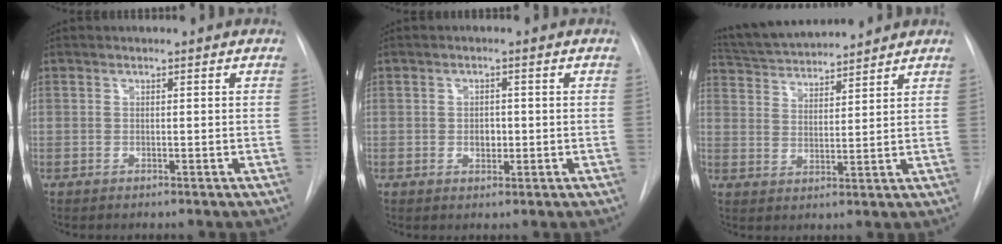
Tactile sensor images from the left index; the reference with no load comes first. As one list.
[{"total": 2.0, "force": [-0.1, 1.4, 1.5], "torque": [-0.023, 0.001, 0.000]}, {"total": 12.3, "force": [11.6, 1.4, 3.8], "torque": [-0.073, 0.022, 0.196]}]